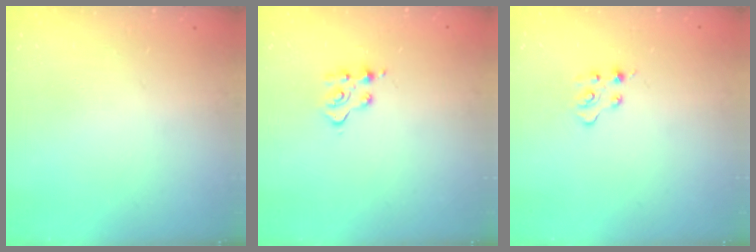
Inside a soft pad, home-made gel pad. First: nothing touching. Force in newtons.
{"total": 5.6, "press": 5.6, "slide": 0.4}
{"total": 3.3, "press": 3.3, "slide": 0.4}